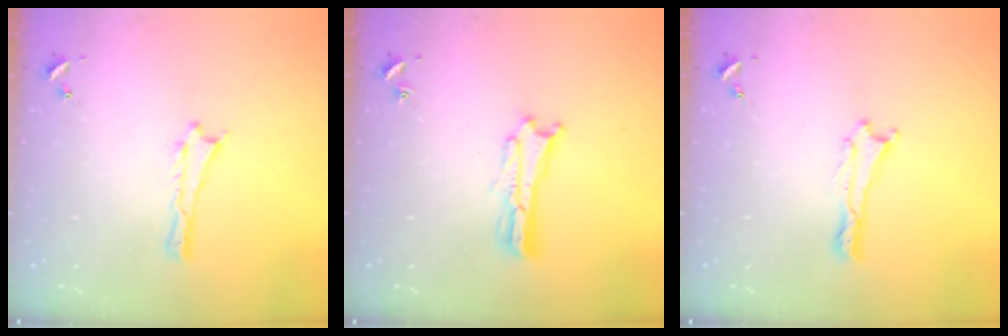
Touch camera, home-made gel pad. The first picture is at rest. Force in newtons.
{"total": 1.2, "press": 1.2, "slide": 0.2}
{"total": 0.0}